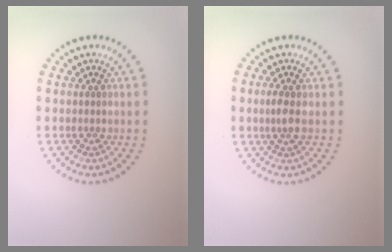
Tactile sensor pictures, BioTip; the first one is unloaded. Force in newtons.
{"total": 1.5, "press": 1.4, "slide": 0.7}